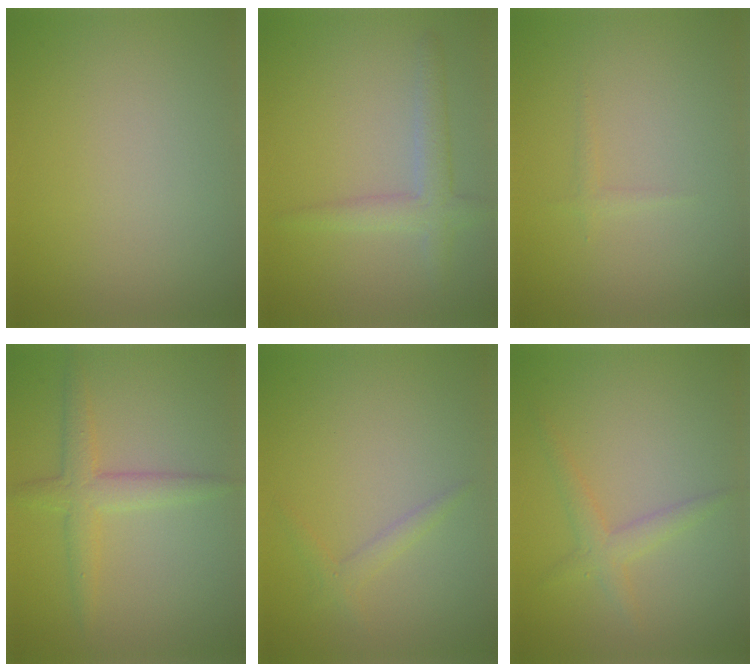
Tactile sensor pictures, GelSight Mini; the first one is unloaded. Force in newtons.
{"total": 2.9, "press": 2.8, "slide": 0.1}
{"total": 0.6, "press": 0.6, "slide": 0.0}
{"total": 3.0, "press": 3.0, "slide": 0.1}
{"total": 1.2, "press": 1.2, "slide": 0.1}
{"total": 2.0, "press": 2.0, "slide": 0.0}